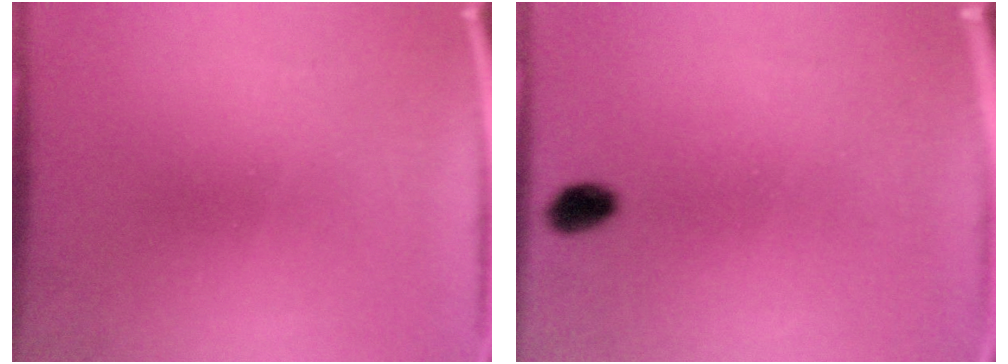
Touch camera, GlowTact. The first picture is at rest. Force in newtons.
{"total": 2.7}